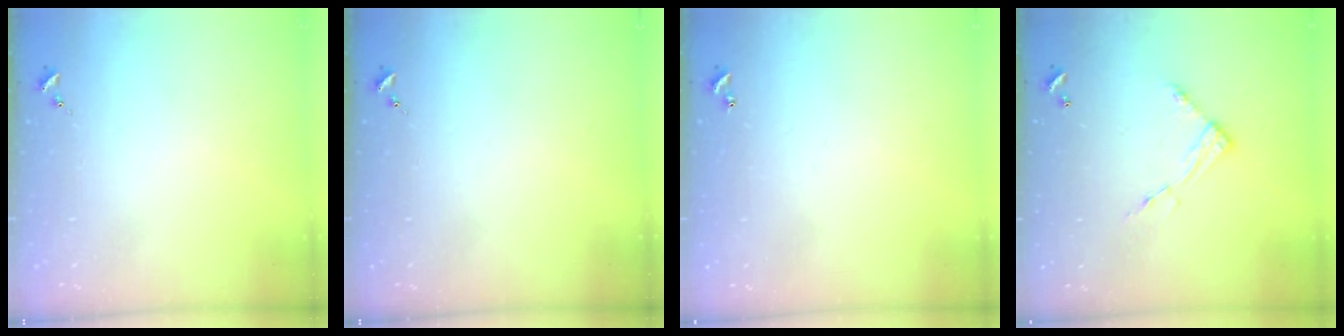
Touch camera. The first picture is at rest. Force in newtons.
{"total": 0.0}
{"total": 0.9, "press": 0.9, "slide": 0.2}
{"total": 8.7, "press": 8.7, "slide": 0.4}